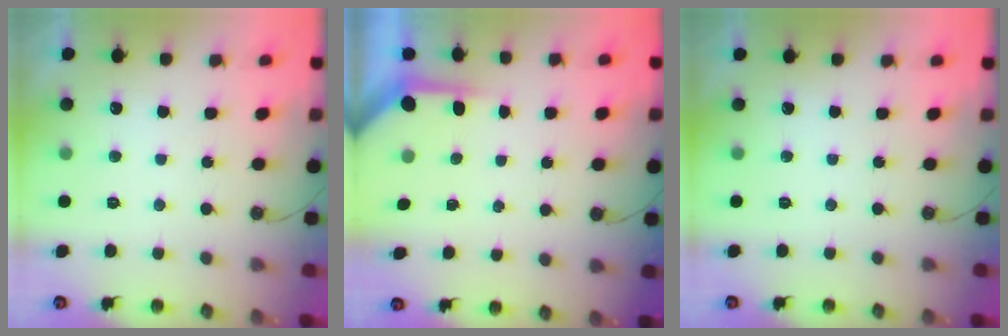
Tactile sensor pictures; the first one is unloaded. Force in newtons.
{"total": 3.6, "press": 3.6, "slide": 0.4}
{"total": 0.0}